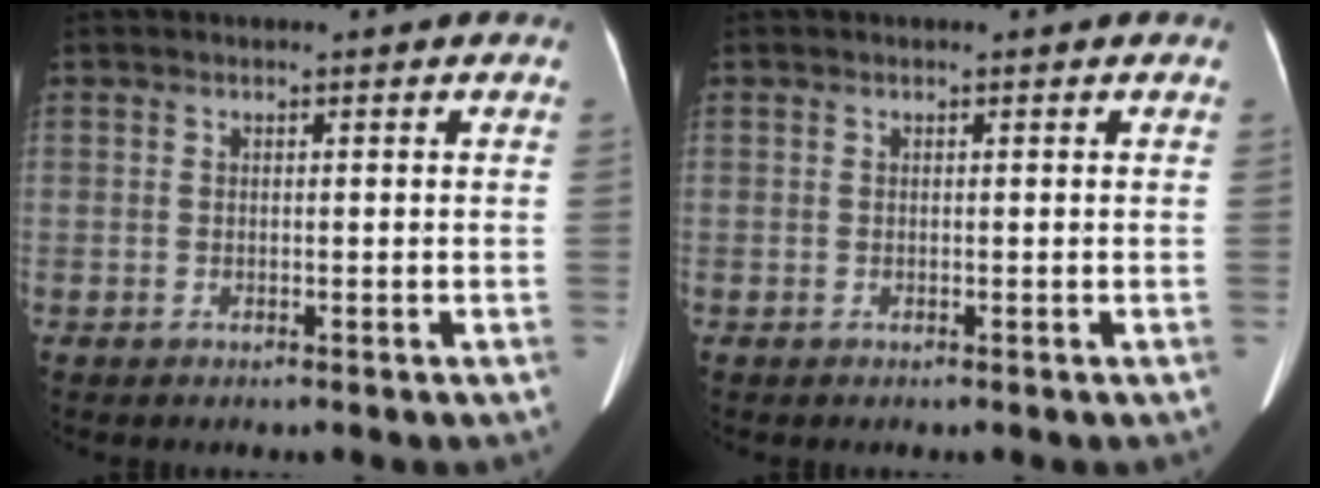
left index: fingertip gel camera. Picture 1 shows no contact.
{"total": 0.0}